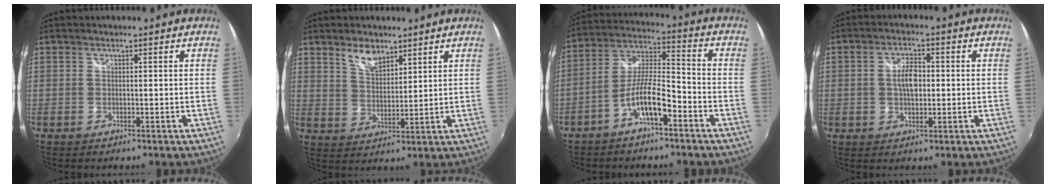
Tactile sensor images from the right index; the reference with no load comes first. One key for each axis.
{"total": 5.8, "fx": 4.1, "fy": 2.6, "fz": 3.1, "tx": -0.051, "ty": 0.003, "tz": 0.078}
{"total": 9.3, "fx": -5.2, "fy": 2.2, "fz": 7.4, "tx": -0.153, "ty": 0.012, "tz": -0.093}
{"total": 5.3, "fx": 0.1, "fy": 2.8, "fz": 4.5, "tx": -0.082, "ty": 0.007, "tz": 0.002}